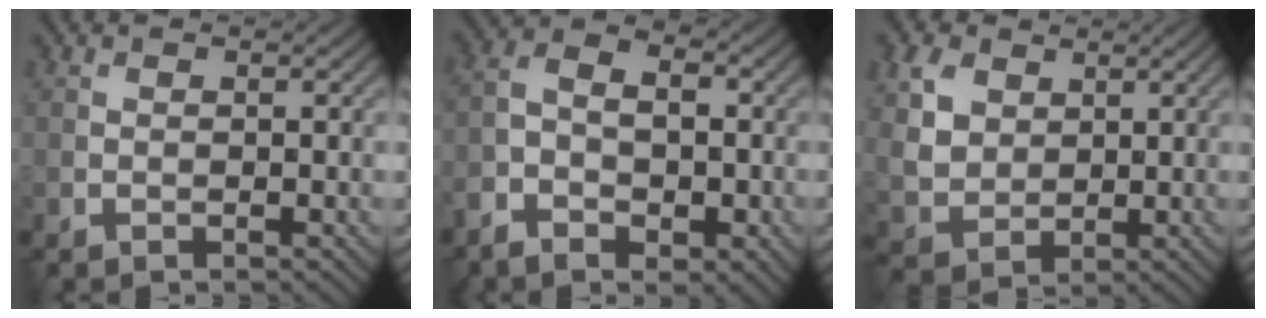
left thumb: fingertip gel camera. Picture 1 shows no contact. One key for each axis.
{"total": 7.4, "fx": -3.3, "fy": 4.6, "fz": 4.8, "tx": -0.098, "ty": -0.008, "tz": -0.062}
{"total": 7.0, "fx": 2.9, "fy": 5.2, "fz": 3.7, "tx": -0.123, "ty": 0.007, "tz": 0.059}